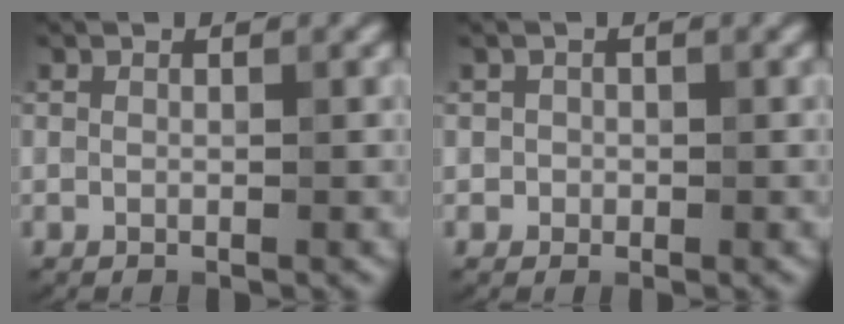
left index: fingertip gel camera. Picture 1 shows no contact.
{"total": 0.9, "force": [0.1, 0.9, 0.1], "torque": [0.009, -0.003, 0.000]}